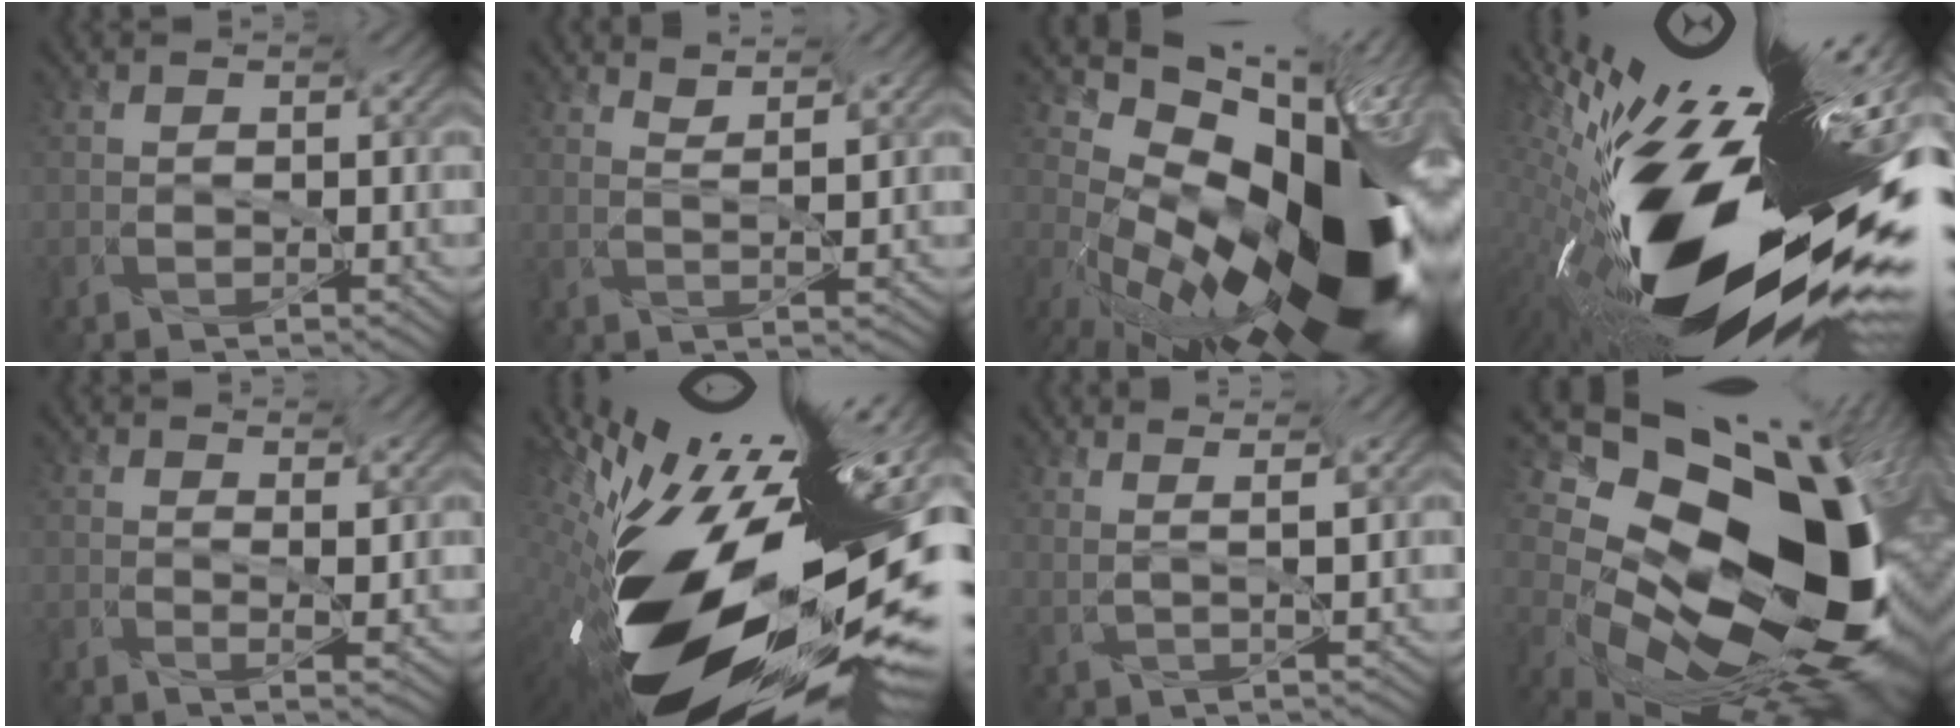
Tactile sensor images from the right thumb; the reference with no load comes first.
{"total": 3.2, "force": [3.0, -1.0, 0.4], "torque": [-0.002, -0.006, 0.058]}
{"total": 17.0, "force": [-4.1, 8.4, 14.2], "torque": [-0.216, -0.027, -0.067]}
{"total": 18.1, "force": [-3.9, 5.3, 16.9], "torque": [-0.250, -0.008, -0.076]}
{"total": 1.5, "force": [0.2, 0.2, 1.5], "torque": [-0.033, -0.007, -0.002]}
{"total": 16.7, "force": [-4.0, 6.5, 14.8], "torque": [-0.232, -0.033, -0.079]}
{"total": 4.6, "force": [4.1, 0.0, 2.0], "torque": [-0.037, -0.002, 0.067]}
{"total": 17.2, "force": [0.2, 11.2, 13.0], "torque": [-0.235, -0.028, 0.016]}